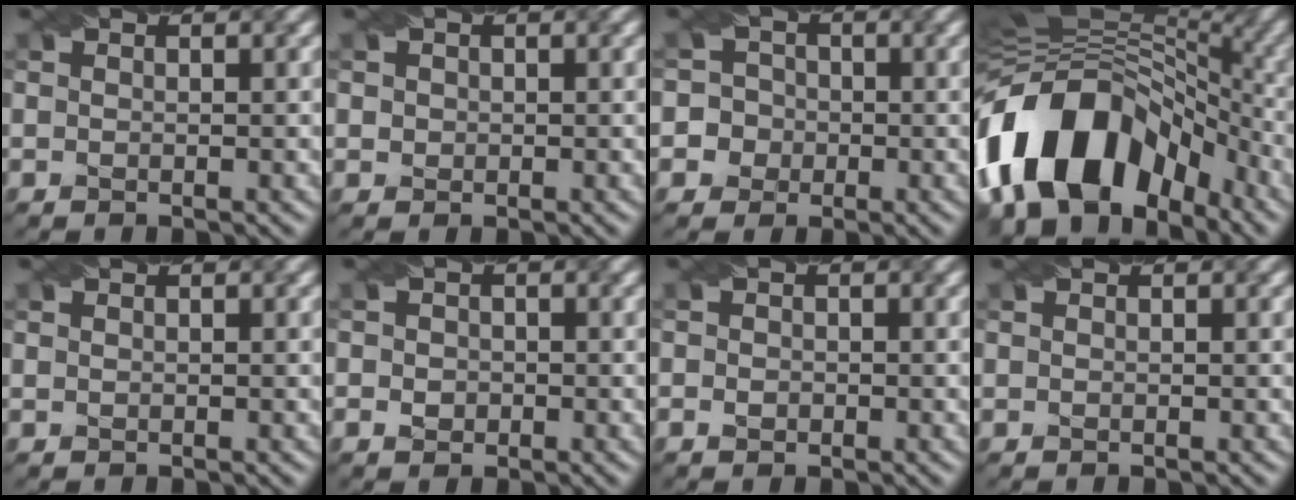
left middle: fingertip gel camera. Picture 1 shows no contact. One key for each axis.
{"total": 0.9, "fx": 0.2, "fy": 0.8, "fz": 0.3, "tx": -0.006, "ty": 0.006, "tz": 0.009}
{"total": 5.1, "fx": -1.5, "fy": 4.8, "fz": 0.7, "tx": 0.001, "ty": 0.021, "tz": -0.049}
{"total": 15.5, "fx": -5.9, "fy": 9.3, "fz": 10.9, "tx": -0.202, "ty": 0.030, "tz": -0.117}
{"total": 0.0}
{"total": 1.4, "fx": -0.3, "fy": 1.3, "fz": 0.6, "tx": 0.001, "ty": 0.005, "tz": -0.009}
{"total": 0.9, "fx": -0.3, "fy": 0.7, "fz": 0.4, "tx": 0.000, "ty": 0.002, "tz": -0.009}
{"total": 0.0}